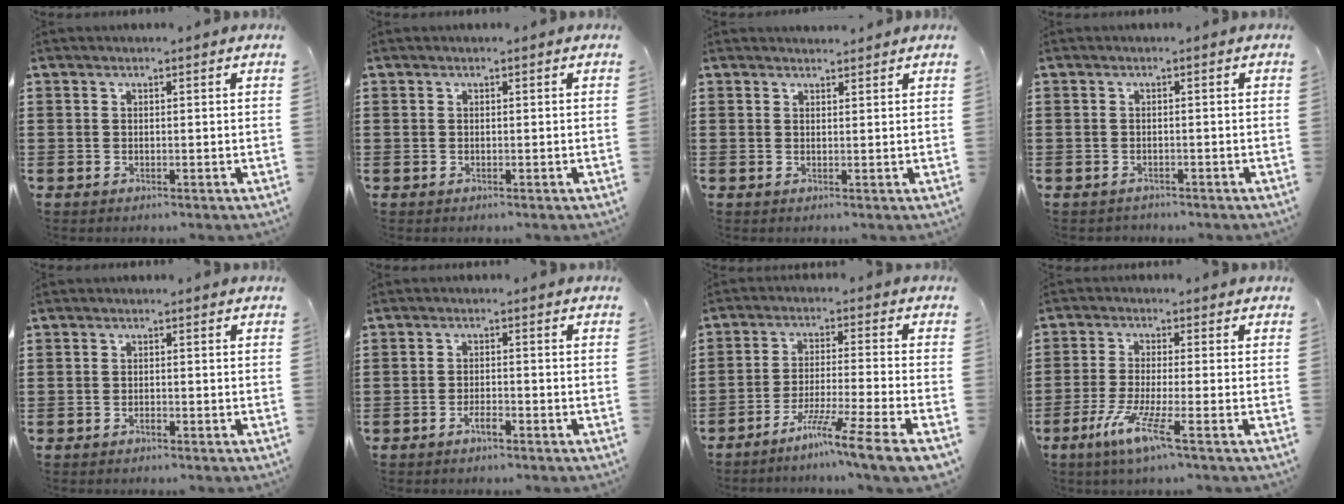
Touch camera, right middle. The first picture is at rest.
{"total": 0.0}
{"total": 1.3, "force": [1.3, 0.0, 0.0], "torque": [-0.002, -0.002, 0.025]}
{"total": 0.8, "force": [-0.7, 0.2, -0.1], "torque": [-0.001, 0.002, -0.017]}
{"total": 0.8, "force": [-0.7, 0.3, 0.4], "torque": [-0.011, -0.002, -0.013]}
{"total": 2.3, "force": [-1.6, 0.6, 1.6], "torque": [-0.029, 0.002, -0.030]}
{"total": 8.7, "force": [-6.7, -1.0, 5.3], "torque": [-0.092, -0.010, -0.132]}
{"total": 6.5, "force": [-3.5, -0.1, 5.4], "torque": [-0.113, -0.016, -0.066]}